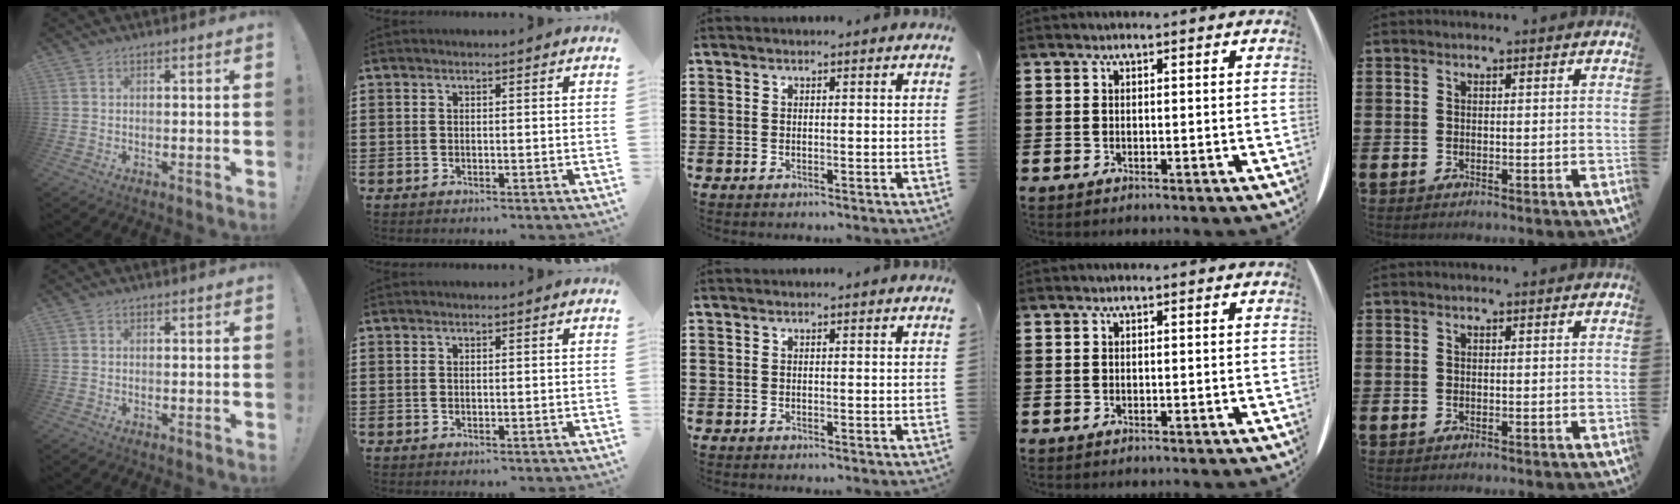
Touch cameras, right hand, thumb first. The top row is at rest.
{}